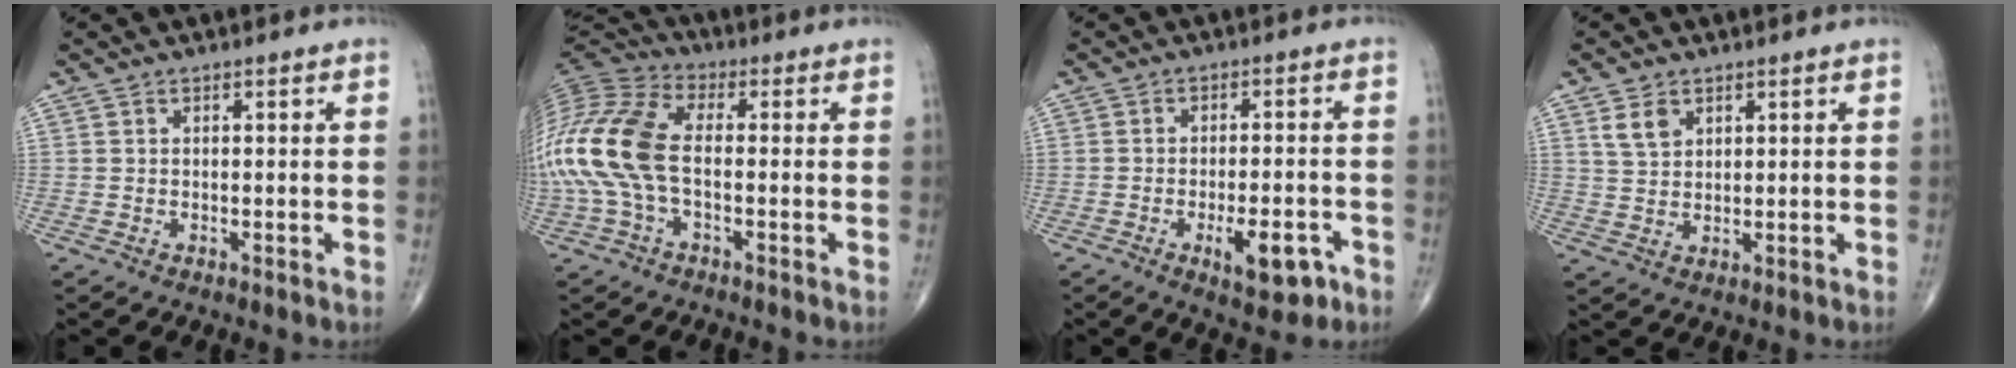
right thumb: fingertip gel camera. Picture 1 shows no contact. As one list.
[{"total": 17.0, "force": [-1.8, 8.9, 14.4], "torque": [-0.337, 0.026, -0.040]}, {"total": 7.9, "force": [-3.7, 3.1, 6.3], "torque": [-0.085, 0.012, -0.048]}, {"total": 4.1, "force": [2.2, 2.6, 2.2], "torque": [-0.030, -0.009, 0.049]}]